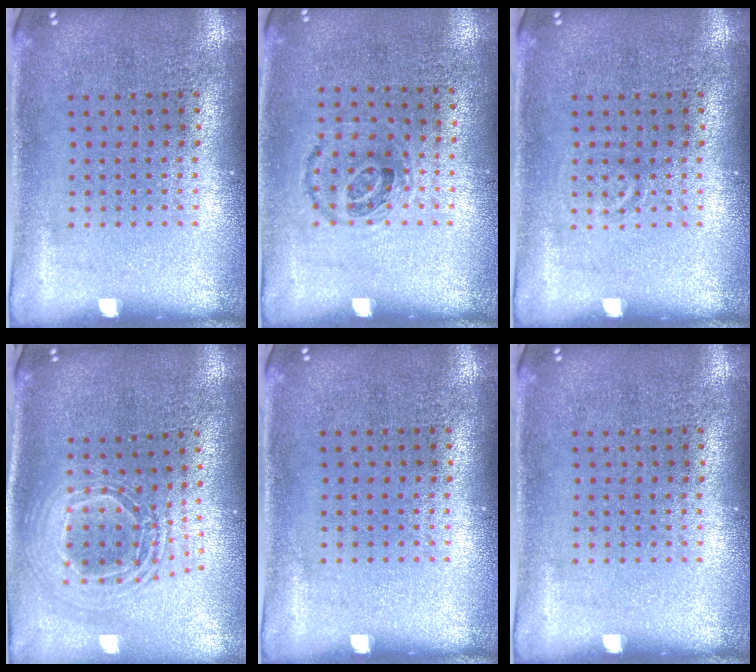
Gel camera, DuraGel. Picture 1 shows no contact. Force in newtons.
{"total": 0.9, "press": 0.7, "slide": 0.6}
{"total": 0.8, "press": 0.7, "slide": 0.2}
{"total": 2.1, "press": 1.7, "slide": 1.3}
{"total": 0.0}
{"total": 0.0}